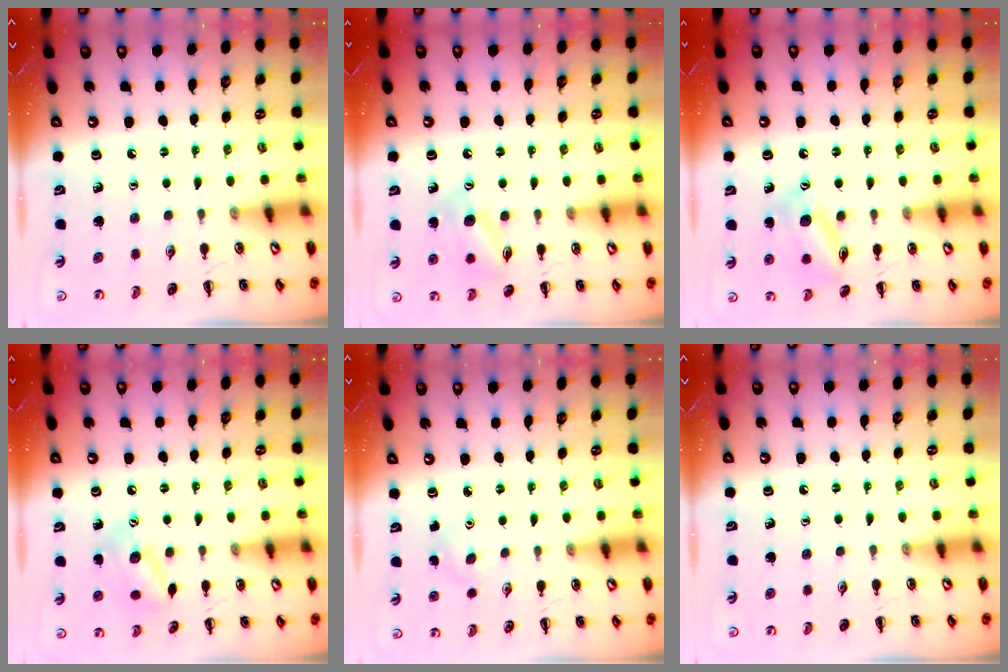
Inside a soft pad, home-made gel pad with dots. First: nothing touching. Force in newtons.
{"total": 10.5, "press": 10.5, "slide": 0.9}
{"total": 12.4, "press": 12.4, "slide": 1.1}
{"total": 10.4, "press": 10.4, "slide": 0.6}
{"total": 2.9, "press": 2.8, "slide": 0.8}
{"total": 0.0}